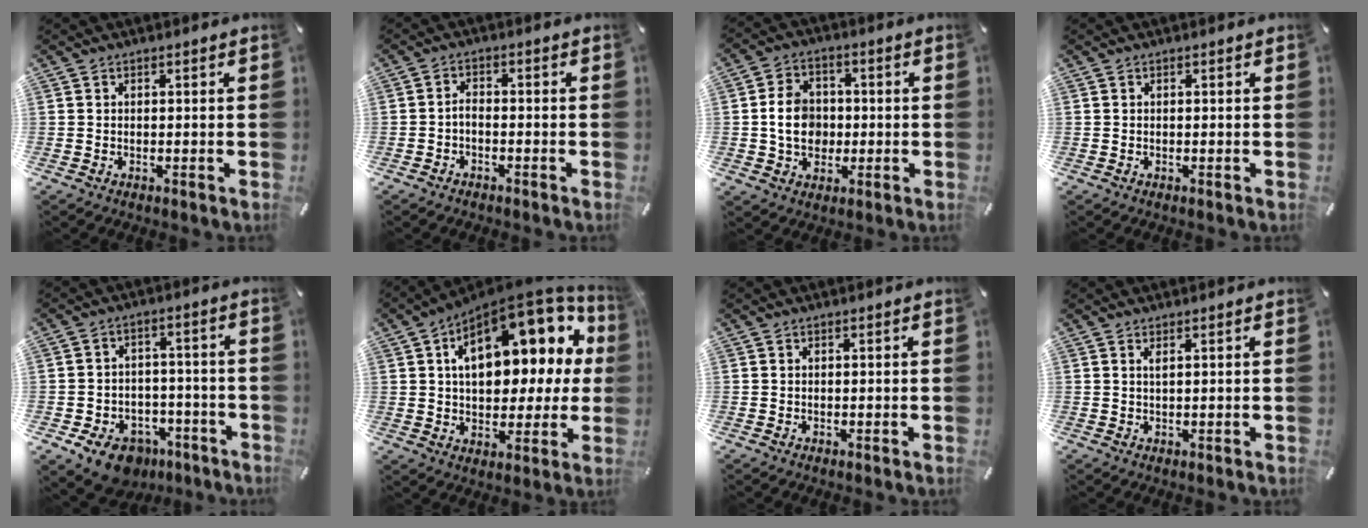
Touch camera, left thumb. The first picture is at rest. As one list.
[{"total": 2.4, "force": [-1.6, 1.3, 1.3], "torque": [-0.025, 0.010, -0.031]}, {"total": 8.6, "force": [-0.3, 7.2, 4.6], "torque": [-0.082, 0.008, -0.007]}, {"total": 0.0}, {"total": 9.8, "force": [-6.2, 6.5, 3.9], "torque": [-0.066, 0.052, -0.104]}, {"total": 21.7, "force": [7.7, 12.0, 16.4], "torque": [-0.233, -0.047, 0.129]}, {"total": 0.0}, {"total": 1.2, "force": [0.6, 0.1, 1.0], "torque": [-0.022, -0.001, 0.010]}]